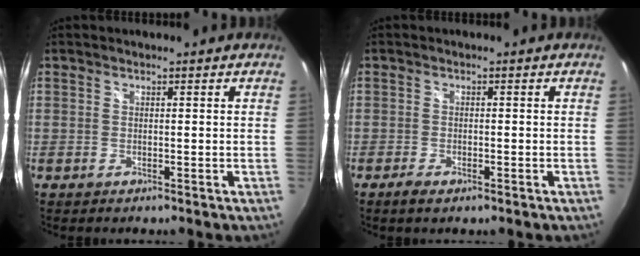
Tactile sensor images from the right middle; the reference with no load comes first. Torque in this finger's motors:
{"motor_torque": [0.00, -0.03, 0.13, 0.01]}